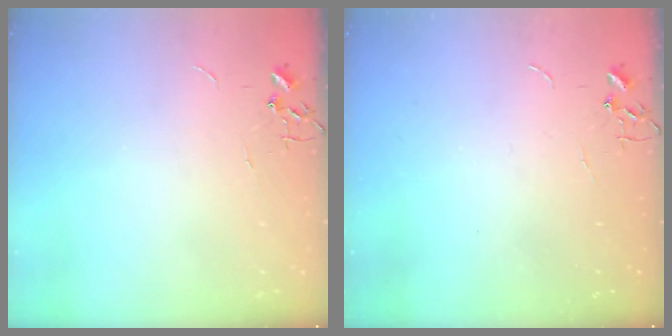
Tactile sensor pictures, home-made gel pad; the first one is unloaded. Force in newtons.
{"total": 0.0}